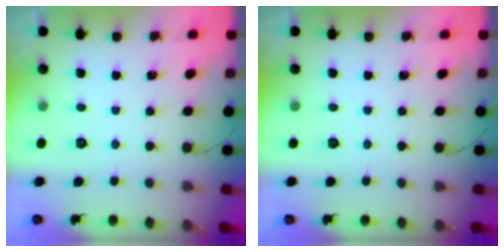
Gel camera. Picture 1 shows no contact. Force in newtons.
{"total": 0.0}